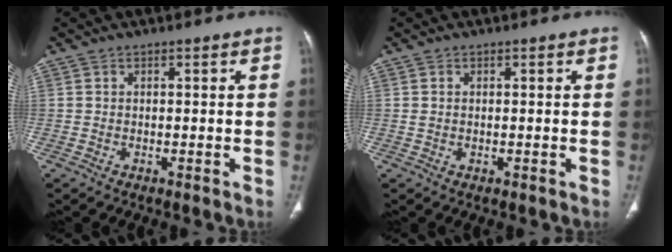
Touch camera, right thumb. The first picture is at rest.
{"total": 0.8, "force": [0.1, 0.5, 0.5], "torque": [-0.016, -0.003, 0.005]}